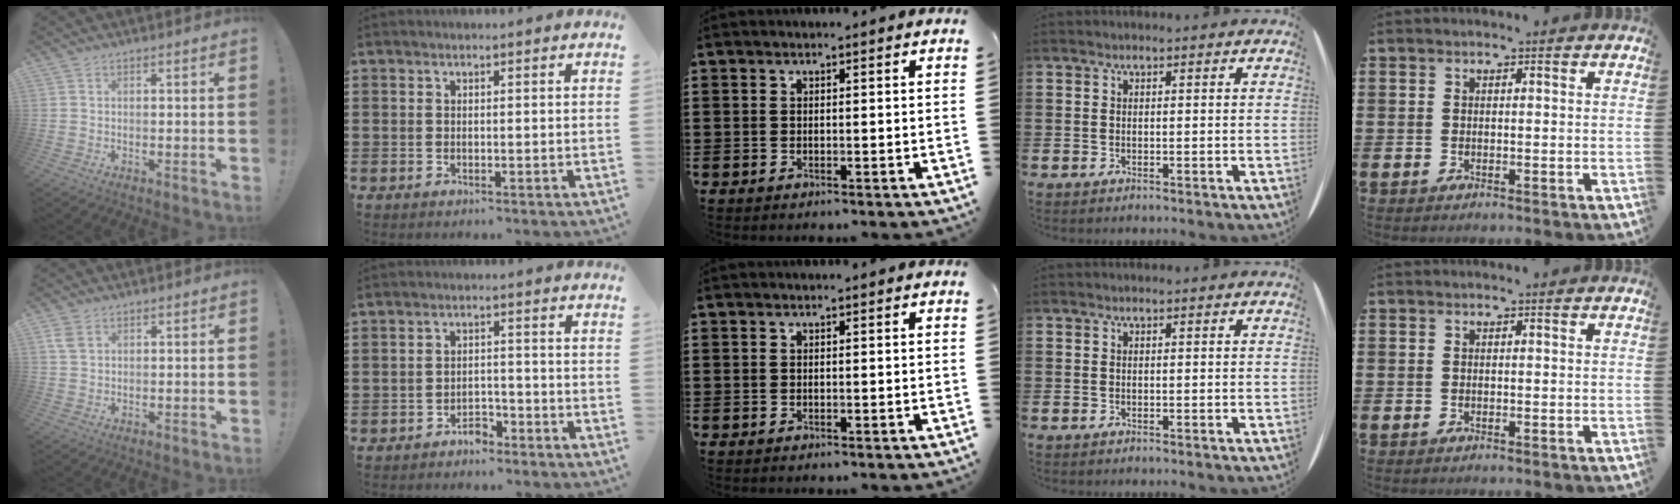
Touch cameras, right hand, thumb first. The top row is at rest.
{"thumb": {"total": 3.3, "force": [1.7, 1.8, 2.1], "torque": [-0.037, -0.001, 0.033]}, "index": {"total": 2.8, "force": [-2.5, 1.0, 0.8], "torque": [-0.020, 0.004, -0.050]}}